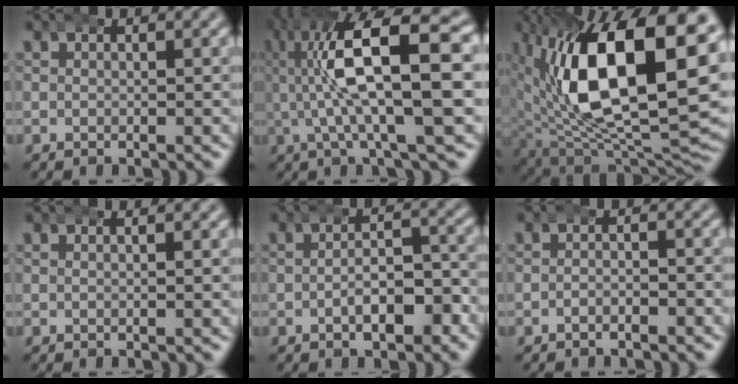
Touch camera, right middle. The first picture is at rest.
{"total": 11.4, "force": [2.3, 3.6, 10.6], "torque": [-0.173, 0.016, 0.031]}
{"total": 23.0, "force": [1.7, 12.1, 19.5], "torque": [-0.328, -0.028, 0.053]}
{"total": 0.7, "force": [0.3, 0.2, 0.6], "torque": [-0.005, 0.005, 0.001]}
{"total": 4.5, "force": [-2.5, 1.8, 3.3], "torque": [-0.036, 0.002, -0.042]}
{"total": 1.4, "force": [-1.2, 0.4, 0.6], "torque": [0.003, 0.004, -0.031]}